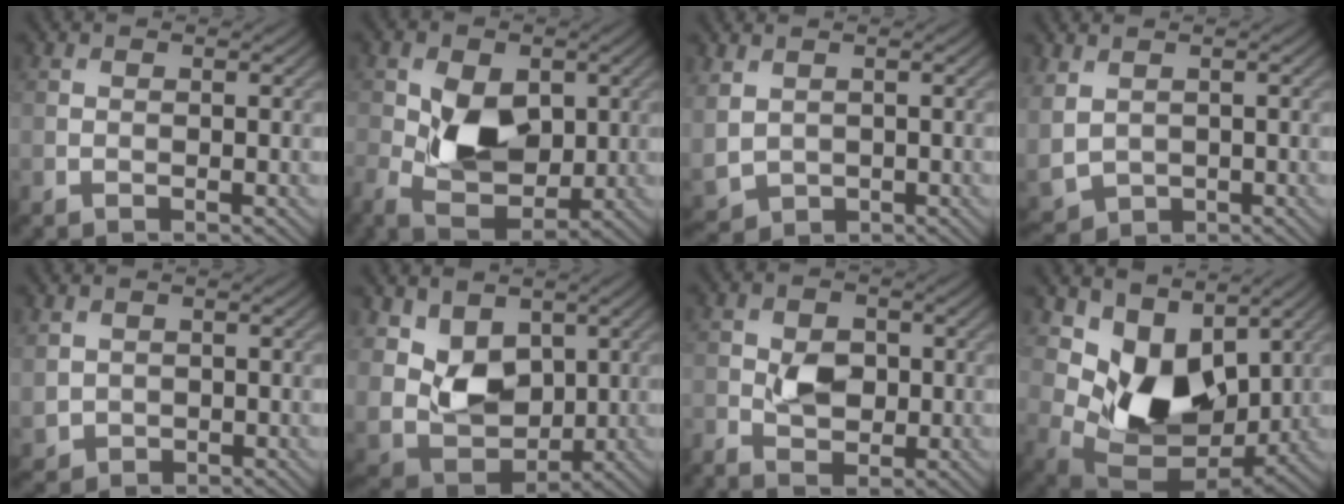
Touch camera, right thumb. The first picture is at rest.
{"total": 8.1, "force": [0.1, 5.4, 6.1], "torque": [-0.129, -0.013, 0.002]}
{"total": 3.7, "force": [1.0, 2.8, 2.1], "torque": [-0.076, -0.011, 0.024]}
{"total": 4.3, "force": [1.0, 3.2, 2.7], "torque": [-0.091, -0.013, 0.026]}
{"total": 2.2, "force": [0.6, 1.9, 0.8], "torque": [-0.034, -0.008, 0.016]}
{"total": 8.6, "force": [3.4, 6.1, 5.0], "torque": [-0.137, -0.016, 0.058]}
{"total": 3.8, "force": [-0.7, 2.7, 2.5], "torque": [-0.047, -0.003, -0.013]}
{"total": 10.0, "force": [3.8, 6.5, 6.6], "torque": [-0.144, -0.029, 0.076]}